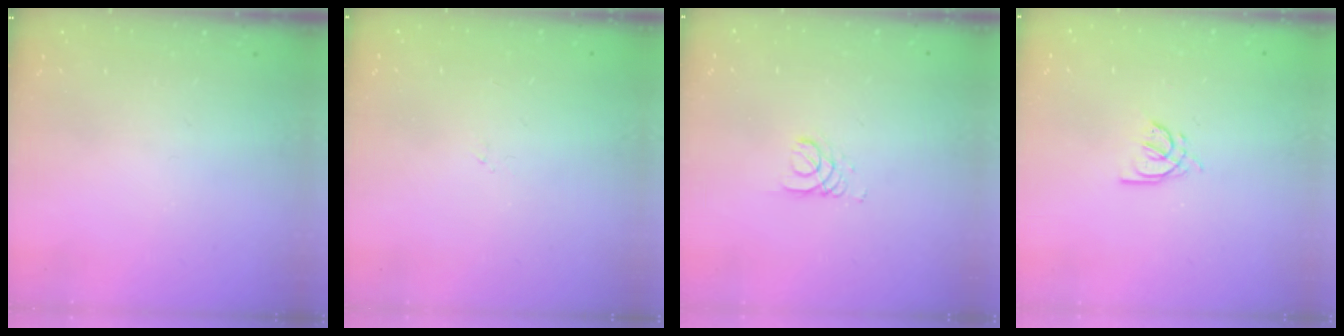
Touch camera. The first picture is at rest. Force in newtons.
{"total": 0.0}
{"total": 2.7, "press": 2.7, "slide": 0.3}
{"total": 3.9, "press": 3.9, "slide": 0.7}